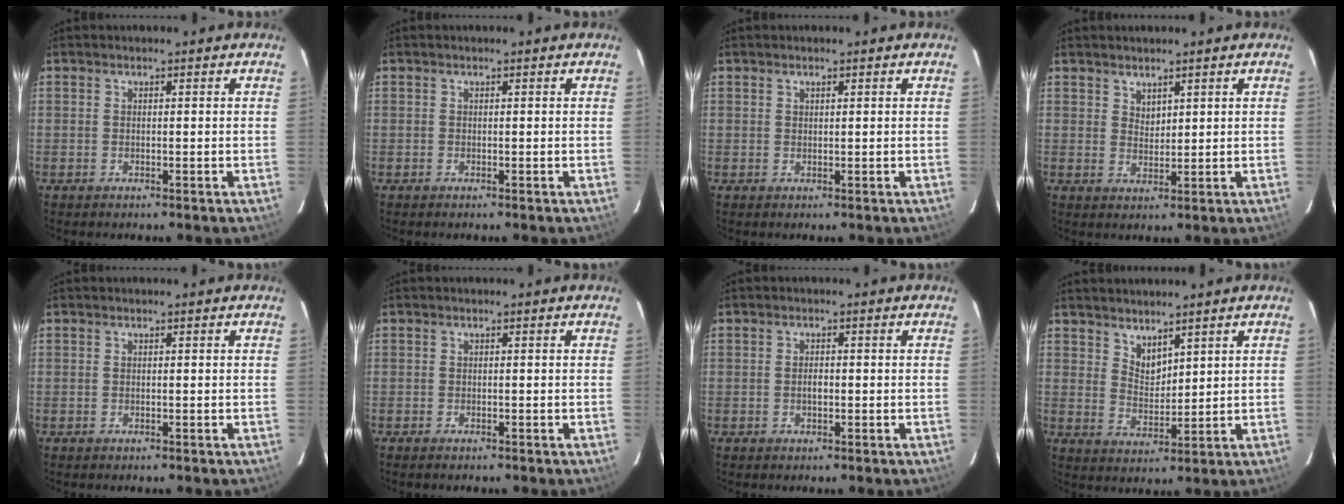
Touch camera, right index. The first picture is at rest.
{"total": 0.0}
{"total": 0.5, "force": [0.4, 0.2, 0.2], "torque": [-0.004, 0.002, 0.009]}
{"total": 2.2, "force": [1.8, 1.1, 0.6], "torque": [-0.006, 0.001, 0.035]}
{"total": 0.0}
{"total": 0.7, "force": [-0.7, 0.3, 0.2], "torque": [-0.007, -0.002, -0.013]}
{"total": 1.5, "force": [-0.3, 0.8, 1.3], "torque": [-0.023, 0.003, -0.006]}
{"total": 4.4, "force": [3.7, 1.8, 1.6], "torque": [-0.022, -0.006, 0.071]}